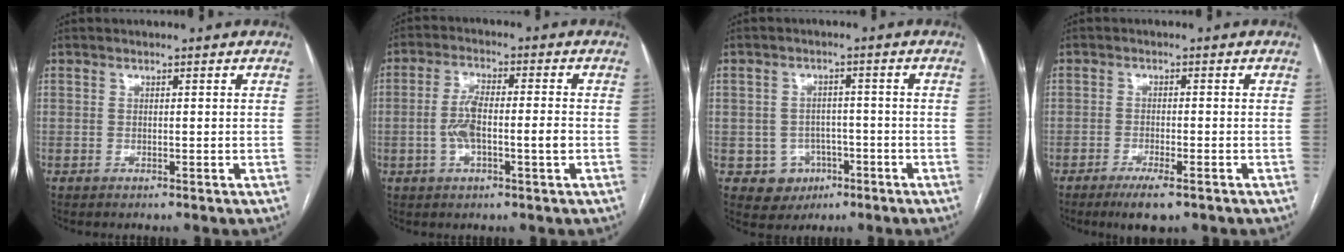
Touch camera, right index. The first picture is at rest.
{"total": 6.8, "force": [-1.3, 1.5, 6.5], "torque": [-0.135, 0.017, -0.022]}
{"total": 5.4, "force": [-2.1, 5.0, 0.7], "torque": [-0.002, 0.013, -0.022]}
{"total": 4.8, "force": [-3.2, 0.9, 3.5], "torque": [-0.063, -0.009, -0.049]}